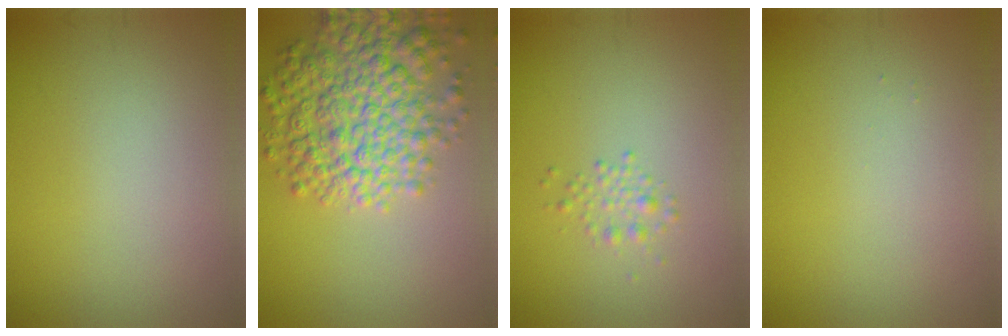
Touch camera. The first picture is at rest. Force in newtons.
{"total": 8.0, "press": 8.0, "slide": 0.2}
{"total": 1.4, "press": 1.4, "slide": 0.1}
{"total": 0.0}